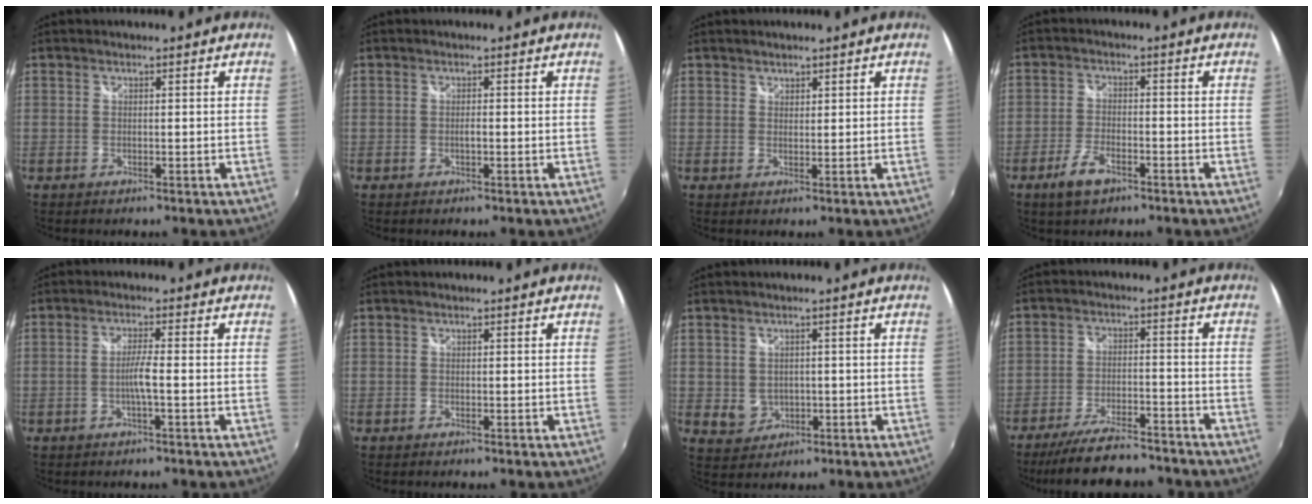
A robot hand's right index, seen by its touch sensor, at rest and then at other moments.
{"total": 0.8, "force": [-0.3, 0.2, 0.7], "torque": [-0.014, 0.000, -0.005]}
{"total": 1.3, "force": [1.1, 0.7, 0.1], "torque": [0.002, 0.001, 0.018]}
{"total": 6.0, "force": [-3.7, 2.6, 3.8], "torque": [-0.093, -0.007, -0.068]}
{"total": 3.1, "force": [-1.0, -0.4, 2.9], "torque": [-0.055, 0.000, -0.020]}
{"total": 0.0}
{"total": 4.0, "force": [-0.2, 3.6, 1.6], "torque": [-0.035, 0.001, 0.007]}
{"total": 13.9, "force": [-11.9, 4.0, 5.9], "torque": [-0.128, -0.003, -0.178]}